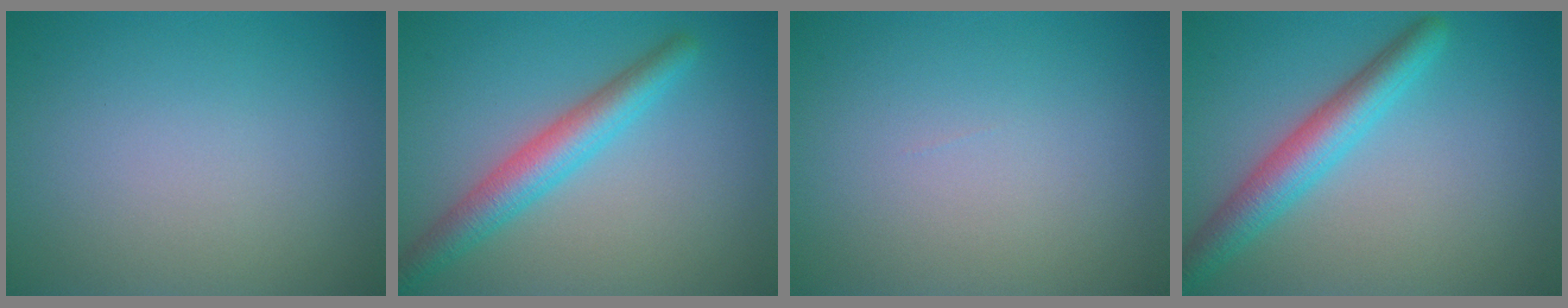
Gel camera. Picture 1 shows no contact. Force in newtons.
{"total": 4.3, "press": 4.3, "slide": 0.1}
{"total": 0.0}
{"total": 4.3, "press": 4.3, "slide": 0.2}